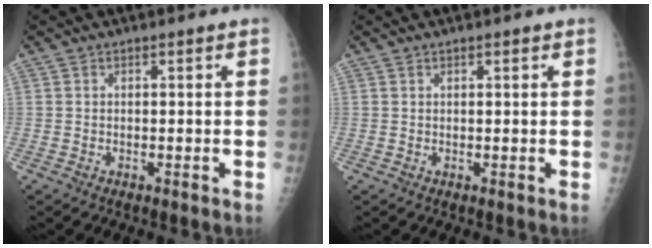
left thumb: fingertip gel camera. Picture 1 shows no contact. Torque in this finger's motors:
{"motor_torque": [-0.51, 0.06, -0.08, -0.02, -0.06]}